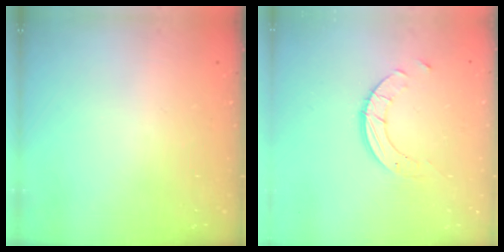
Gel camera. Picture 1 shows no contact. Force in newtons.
{"total": 5.1, "press": 5.1, "slide": 0.3}